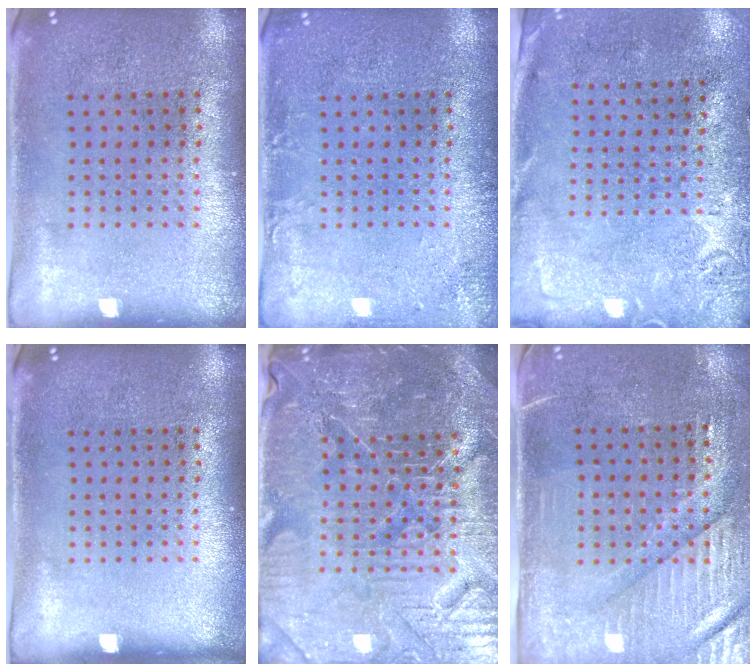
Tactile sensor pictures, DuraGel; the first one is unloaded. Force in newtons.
{"total": 1.9, "press": 1.9, "slide": 0.2}
{"total": 2.8, "press": 2.2, "slide": 1.7}
{"total": 0.0}
{"total": 5.5, "press": 5.2, "slide": 1.9}
{"total": 3.5, "press": 3.2, "slide": 1.5}